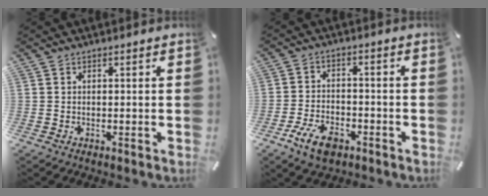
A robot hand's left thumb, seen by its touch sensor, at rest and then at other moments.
{"total": 7.9, "force": [-4.2, 4.6, 4.8], "torque": [-0.104, 0.016, -0.077]}